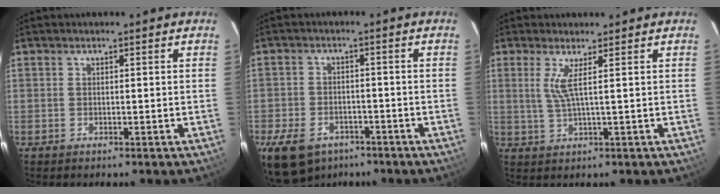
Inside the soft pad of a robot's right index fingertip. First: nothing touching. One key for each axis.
{"total": 12.5, "fx": -7.9, "fy": 8.0, "fz": 5.4, "tx": -0.148, "ty": -0.003, "tz": -0.120}
{"total": 3.3, "fx": 1.2, "fy": -0.5, "fz": 3.0, "tx": -0.059, "ty": -0.007, "tz": 0.022}